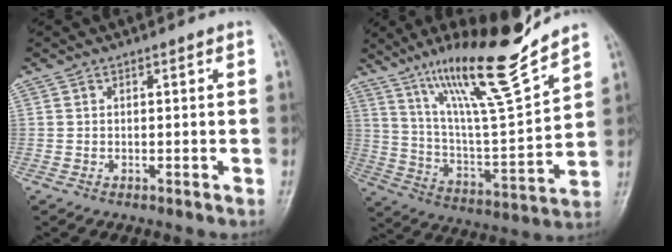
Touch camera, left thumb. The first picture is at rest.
{"total": 20.1, "force": [14.8, 2.0, 13.4], "torque": [-0.200, -0.083, 0.262]}